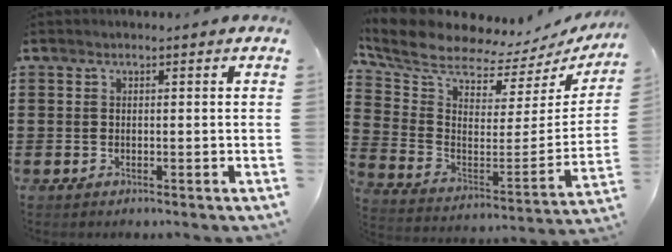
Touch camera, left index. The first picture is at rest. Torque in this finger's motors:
{"motor_torque": [2.14, 0.00, 0.79, 0.11]}